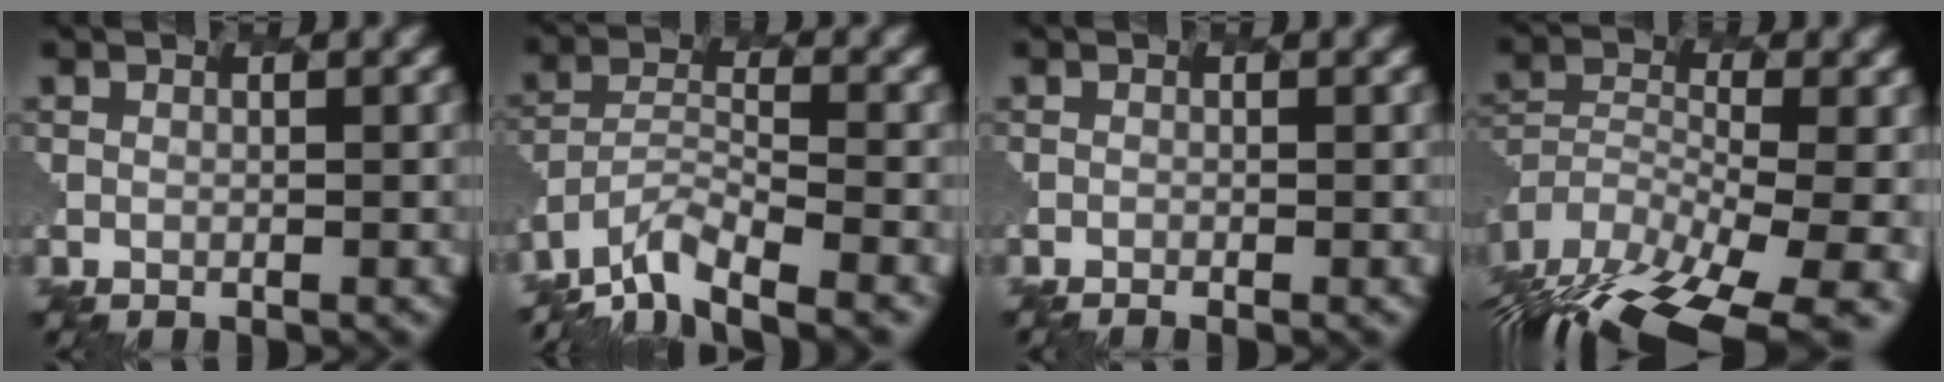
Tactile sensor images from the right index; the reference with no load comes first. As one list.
[{"total": 7.1, "force": [-6.7, 1.2, 2.2], "torque": [-0.056, 0.000, -0.126]}, {"total": 1.2, "force": [-0.9, 0.4, 0.7], "torque": [0.001, 0.008, -0.020]}, {"total": 16.8, "force": [-13.7, 5.7, 7.8], "torque": [-0.163, -0.022, -0.186]}]